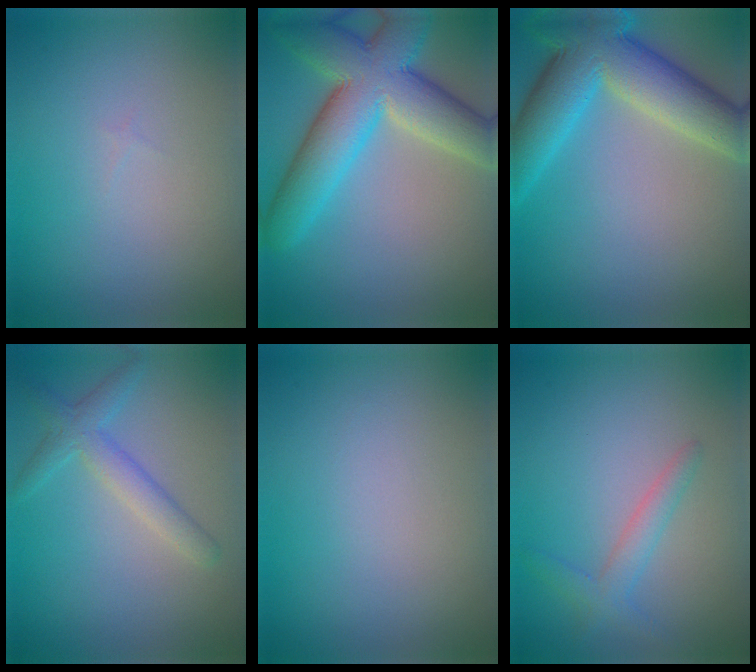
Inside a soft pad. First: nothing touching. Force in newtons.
{"total": 10.9, "press": 10.9, "slide": 0.8}
{"total": 10.4, "press": 10.4, "slide": 0.5}
{"total": 1.9, "press": 1.9, "slide": 0.2}
{"total": 0.0}
{"total": 2.2, "press": 2.2, "slide": 0.1}